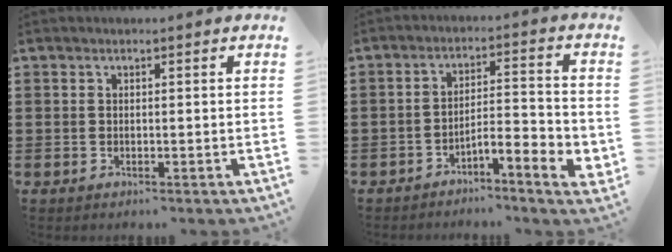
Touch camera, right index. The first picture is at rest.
{"total": 4.7, "force": [-3.5, 0.6, 3.2], "torque": [-0.054, -0.004, -0.067]}